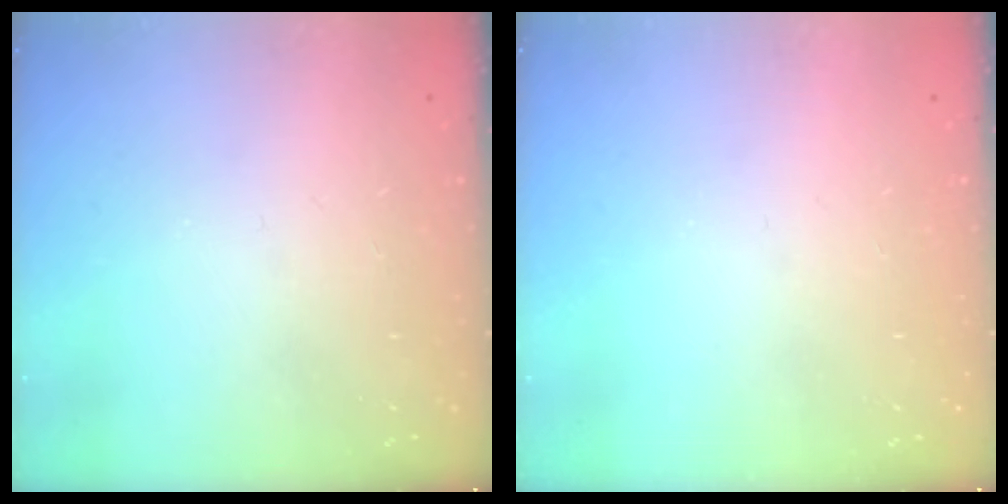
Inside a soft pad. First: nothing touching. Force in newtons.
{"total": 0.0}